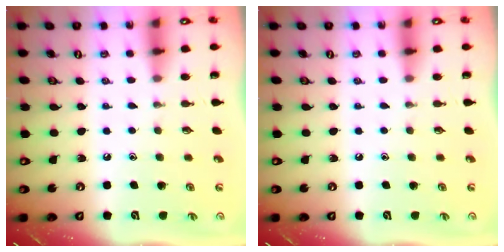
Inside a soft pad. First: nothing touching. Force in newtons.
{"total": 0.0}